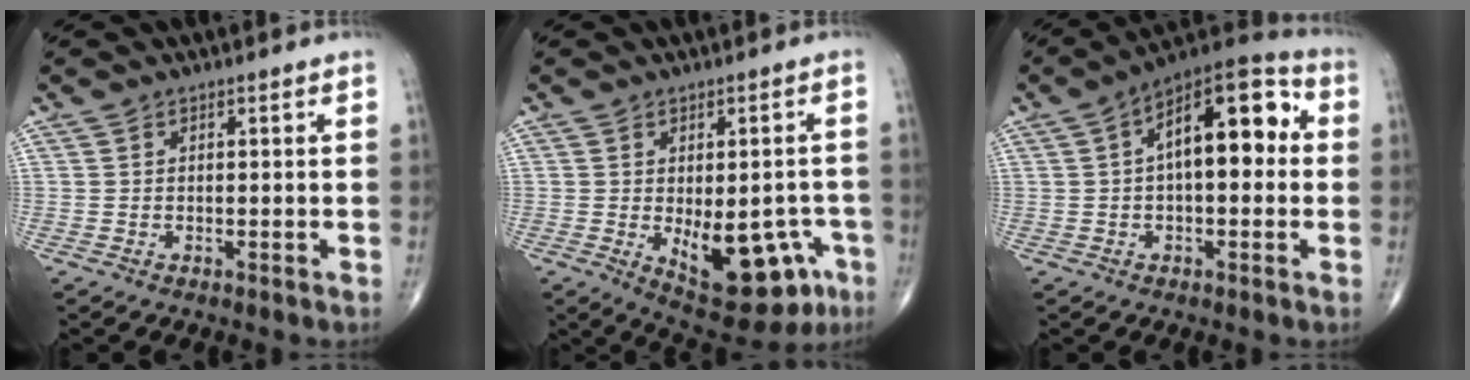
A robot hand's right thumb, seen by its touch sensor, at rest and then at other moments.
{"total": 14.9, "force": [-4.7, 7.4, 12.1], "torque": [-0.130, 0.008, -0.042]}
{"total": 16.0, "force": [2.5, 7.4, 14.0], "torque": [-0.190, 0.041, 0.028]}